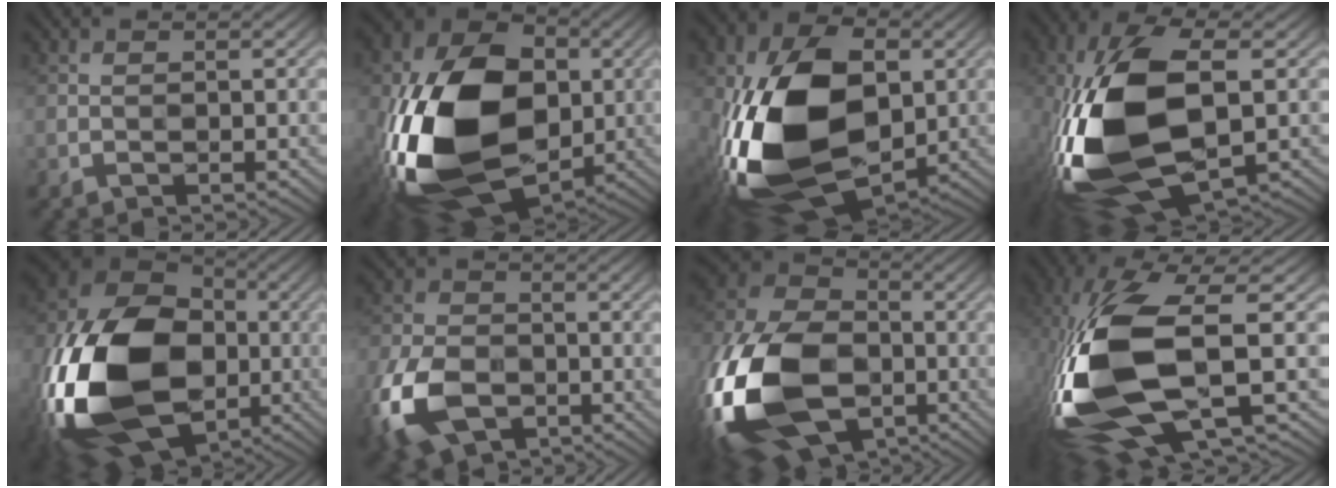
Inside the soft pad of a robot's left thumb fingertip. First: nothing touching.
{"total": 21.1, "force": [-1.5, 14.7, 15.0], "torque": [-0.343, -0.045, -0.012]}
{"total": 19.0, "force": [-0.9, 12.3, 14.5], "torque": [-0.304, -0.034, -0.008]}
{"total": 19.2, "force": [-1.9, 10.2, 16.2], "torque": [-0.368, -0.032, -0.018]}
{"total": 22.5, "force": [-4.3, 15.7, 15.5], "torque": [-0.399, -0.022, -0.082]}
{"total": 13.6, "force": [-5.8, 8.9, 8.5], "torque": [-0.238, -0.045, -0.111]}
{"total": 22.2, "force": [-6.8, 14.9, 15.0], "torque": [-0.387, -0.042, -0.113]}
{"total": 18.3, "force": [-1.7, 7.5, 16.6], "torque": [-0.402, -0.048, -0.002]}